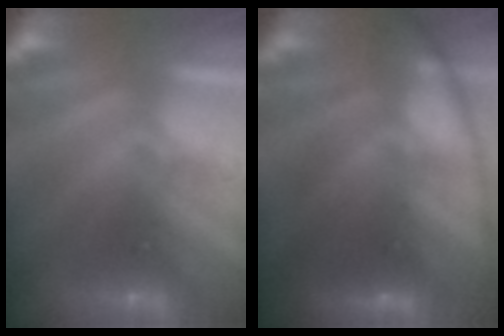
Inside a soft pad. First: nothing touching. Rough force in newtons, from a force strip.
{"total": 7.0}